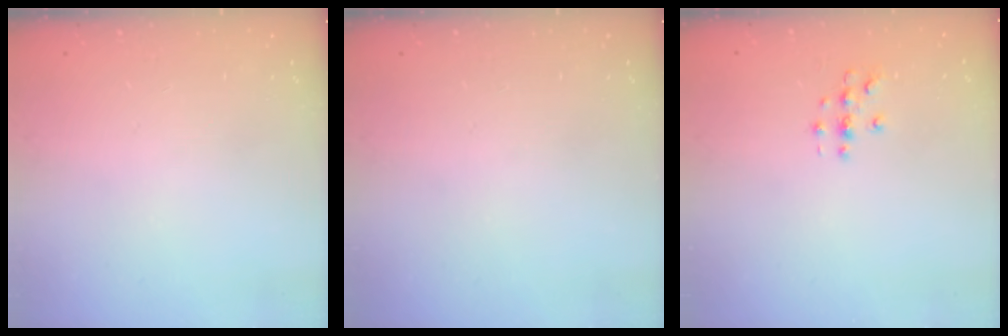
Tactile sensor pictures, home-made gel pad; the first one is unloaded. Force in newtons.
{"total": 0.0}
{"total": 2.9, "press": 2.9, "slide": 0.3}